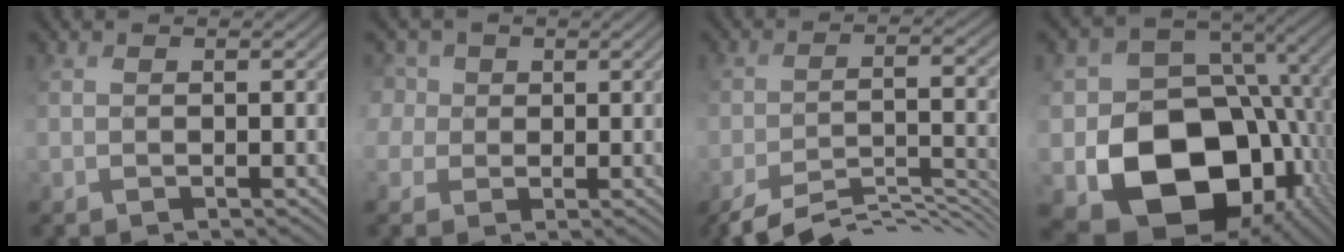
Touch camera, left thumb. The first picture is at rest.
{"total": 4.1, "force": [0.5, 4.0, 0.6], "torque": [-0.042, 0.013, -0.009]}
{"total": 9.3, "force": [-8.0, 1.7, 4.5], "torque": [-0.078, 0.001, -0.126]}
{"total": 16.5, "force": [-3.3, 13.6, 8.7], "torque": [-0.155, -0.056, -0.026]}